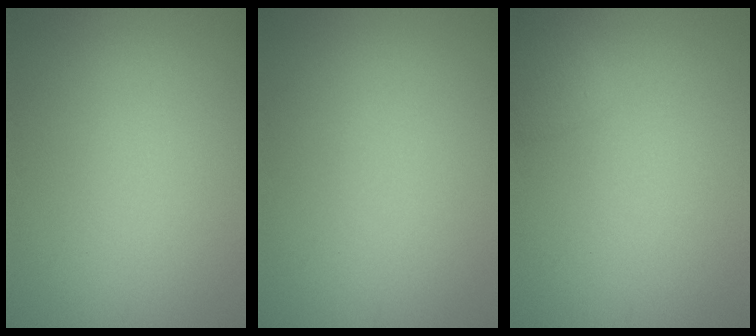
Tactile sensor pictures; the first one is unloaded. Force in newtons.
{"total": 0.0}
{"total": 1.5, "press": 1.4, "slide": 0.1}